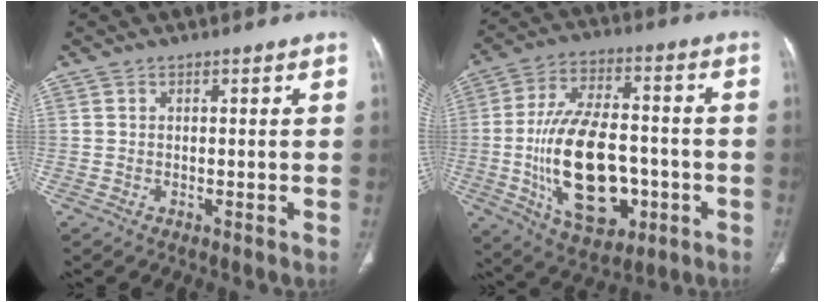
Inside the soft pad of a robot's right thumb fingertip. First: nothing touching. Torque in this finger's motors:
{"motor_torque": [0.75, 0.54, 2.19, -0.47, 0.73]}